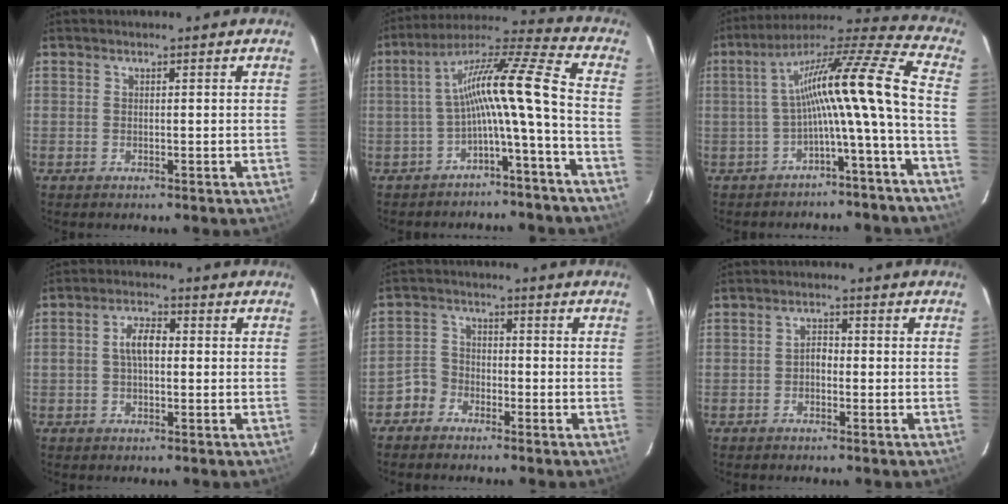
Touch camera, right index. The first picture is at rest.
{"total": 12.6, "force": [-3.5, -0.7, 12.1], "torque": [-0.217, 0.016, -0.066]}
{"total": 15.5, "force": [-3.4, -0.7, 15.1], "torque": [-0.247, 0.006, -0.067]}
{"total": 4.7, "force": [0.1, 2.4, 4.0], "torque": [-0.076, 0.014, 0.002]}
{"total": 4.1, "force": [-2.8, 3.0, 0.3], "torque": [-0.006, 0.019, -0.059]}
{"total": 1.8, "force": [-0.8, 1.2, 1.1], "torque": [-0.020, 0.009, -0.017]}